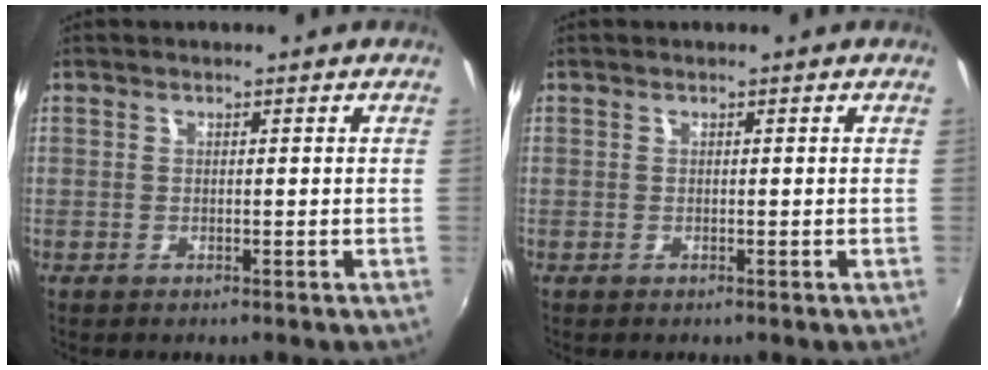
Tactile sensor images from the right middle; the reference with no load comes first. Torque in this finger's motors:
{"motor_torque": [-0.01, 0.00, -0.03, 0.00]}